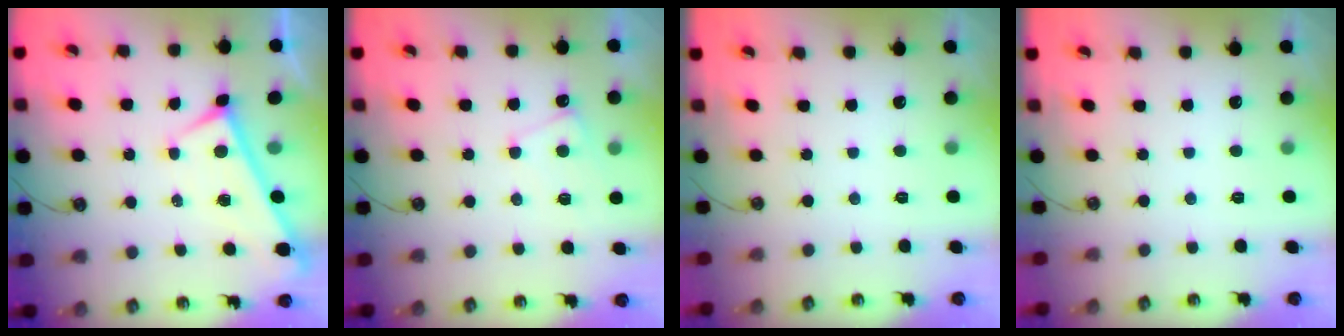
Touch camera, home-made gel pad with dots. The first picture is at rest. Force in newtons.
{"total": 0.9, "press": 0.7, "slide": 0.5}
{"total": 0.0}
{"total": 0.0}